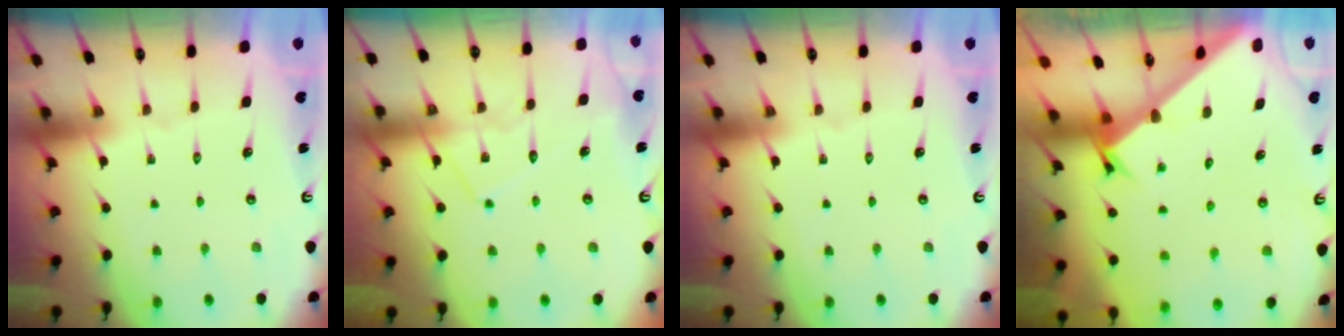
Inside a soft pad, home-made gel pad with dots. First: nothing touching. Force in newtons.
{"total": 10.4, "press": 10.4, "slide": 0.7}
{"total": 0.0}
{"total": 2.5, "press": 2.5, "slide": 0.3}